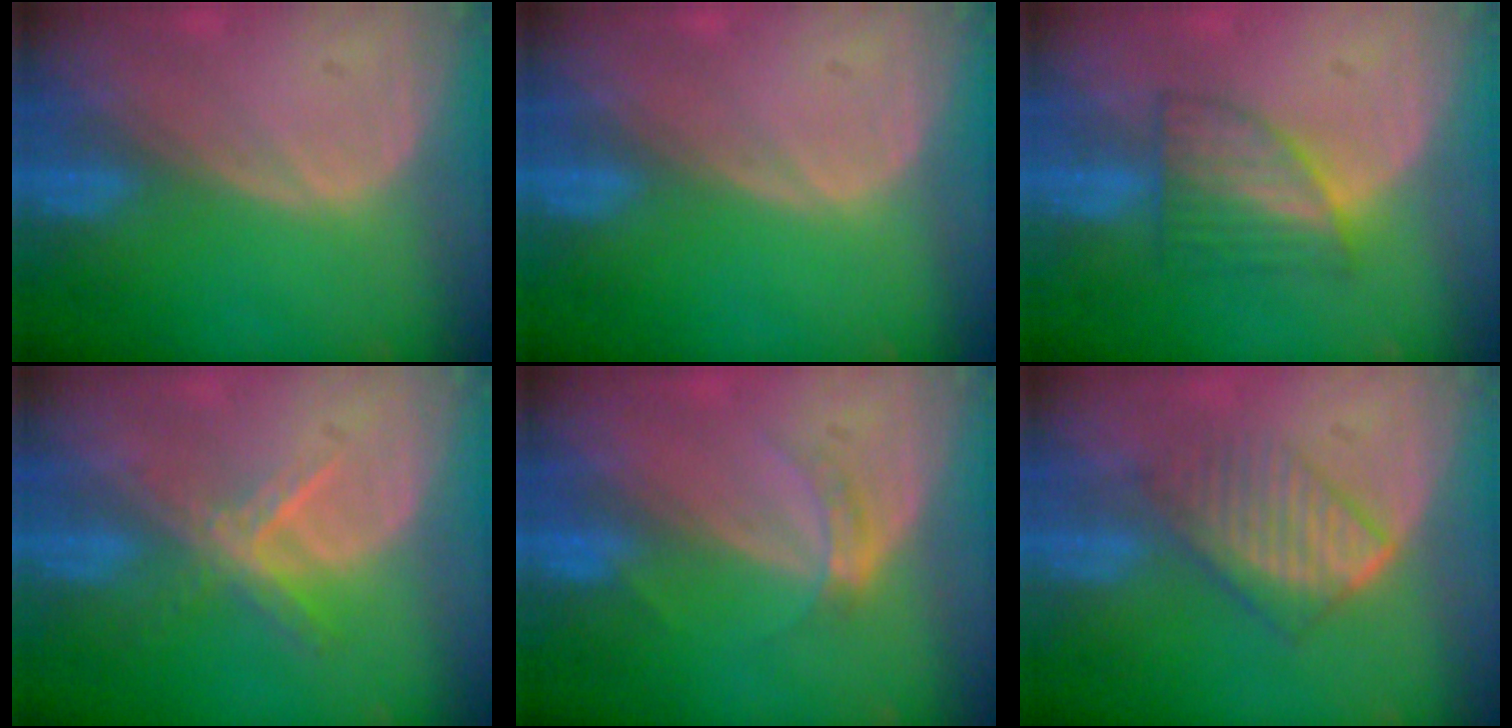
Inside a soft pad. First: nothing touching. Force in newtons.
{"total": 0.0}
{"total": 5.8, "press": 5.7, "slide": 0.8}
{"total": 5.6, "press": 4.8, "slide": 2.8}
{"total": 2.8, "press": 2.5, "slide": 1.3}
{"total": 6.0, "press": 5.9, "slide": 1.1}